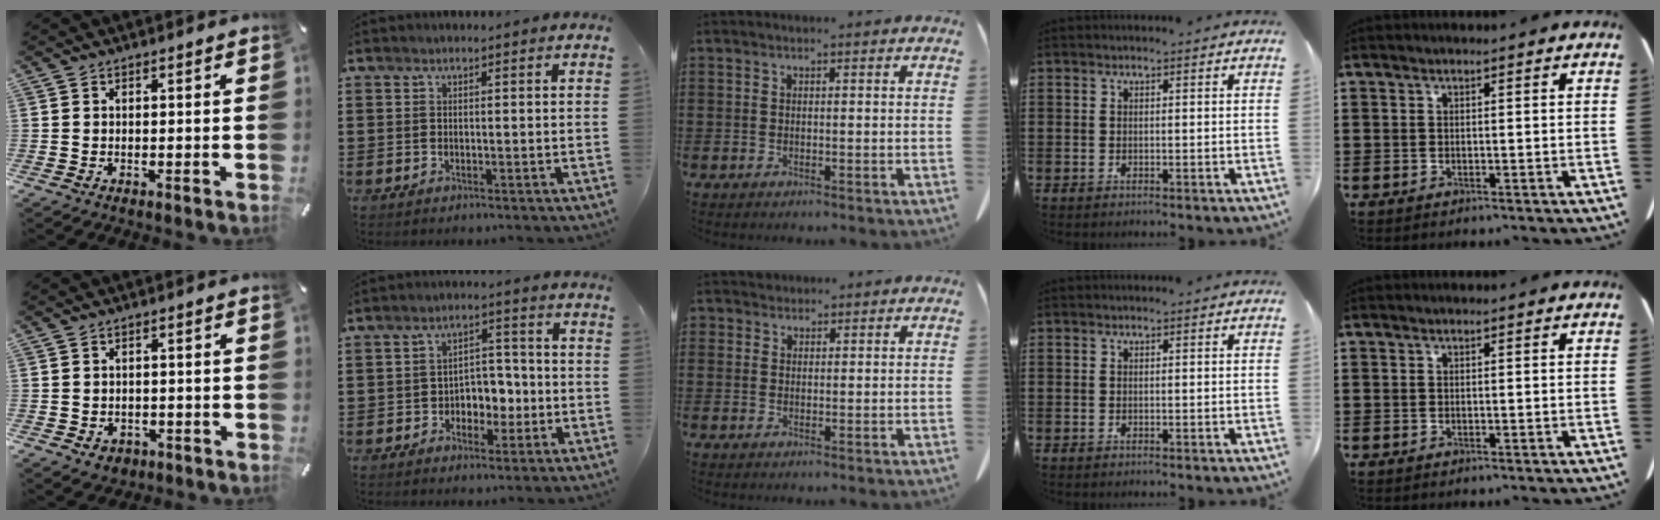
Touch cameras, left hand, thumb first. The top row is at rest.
{"thumb": {"total": 2.8, "force": [-1.0, 2.4, 0.9], "torque": [-0.008, 0.001, -0.021]}, "index": {"total": 4.4, "force": [-1.5, 3.6, 2.0], "torque": [-0.040, 0.008, -0.035]}, "middle": {"total": 1.5, "force": [1.3, 0.8, -0.2], "torque": [0.000, 0.004, 0.027]}}